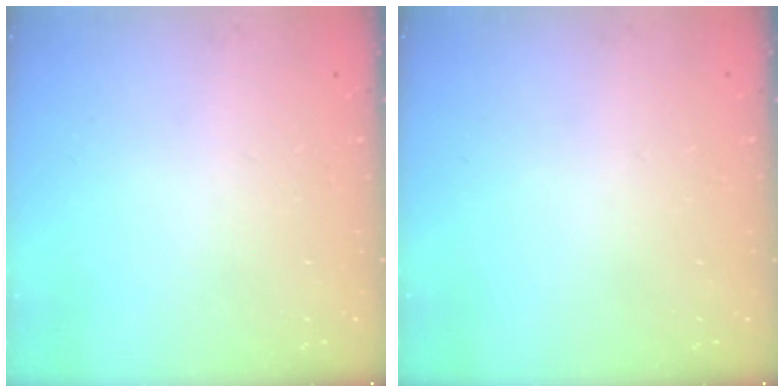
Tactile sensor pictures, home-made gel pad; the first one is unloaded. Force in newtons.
{"total": 0.0}